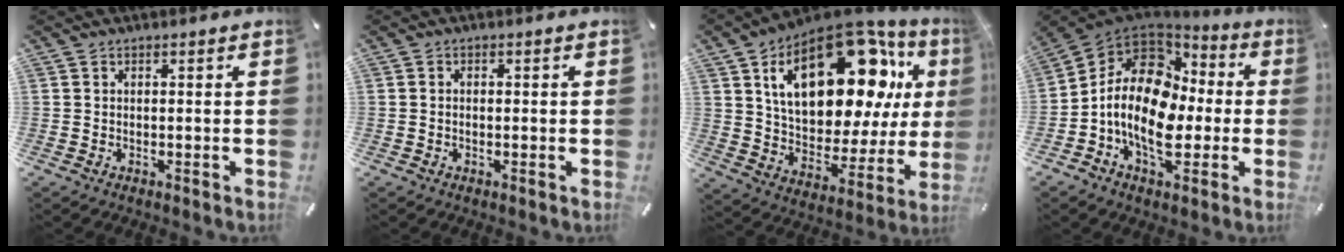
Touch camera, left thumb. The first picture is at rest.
{"total": 0.8, "force": [-0.3, 0.5, 0.4], "torque": [-0.008, 0.002, -0.007]}
{"total": 26.1, "force": [11.0, 14.0, 19.1], "torque": [-0.288, -0.064, 0.186]}
{"total": 17.2, "force": [-3.2, 12.1, 11.9], "torque": [-0.243, 0.016, -0.058]}